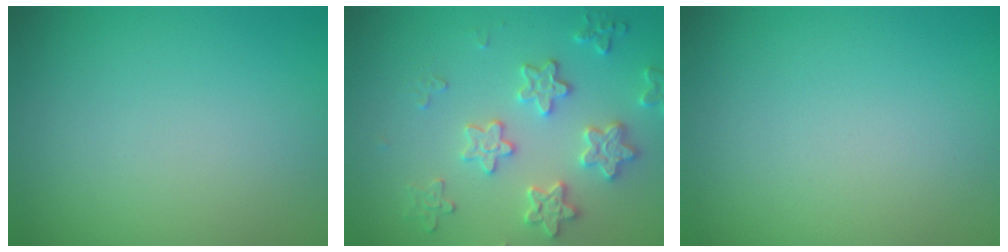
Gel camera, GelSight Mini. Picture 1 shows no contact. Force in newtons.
{"total": 3.7, "press": 3.7, "slide": 0.3}
{"total": 0.0}